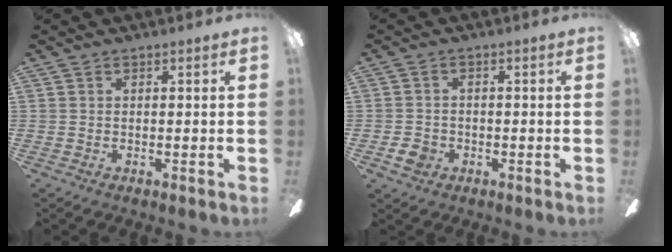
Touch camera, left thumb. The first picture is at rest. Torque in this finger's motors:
{"motor_torque": [-0.07, 0.08, -0.06, 0.05, 0.00]}